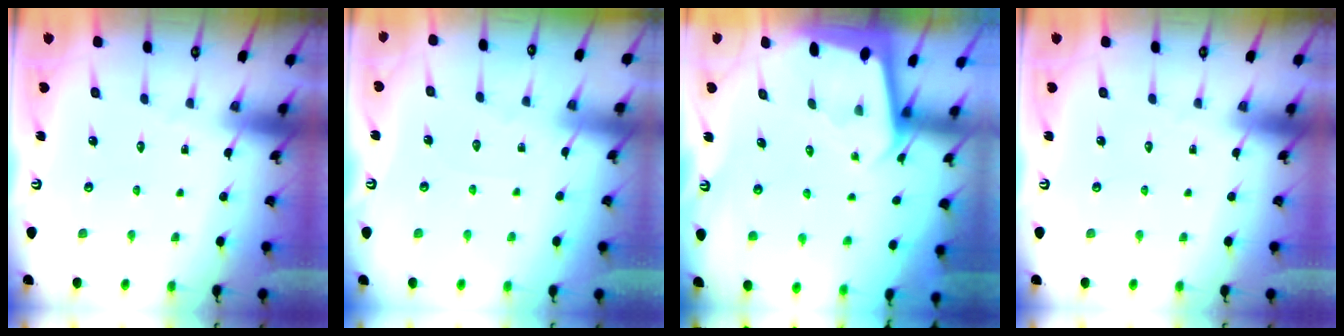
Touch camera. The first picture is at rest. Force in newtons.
{"total": 2.6, "press": 2.6, "slide": 0.4}
{"total": 1.9, "press": 1.9, "slide": 0.1}
{"total": 0.0}